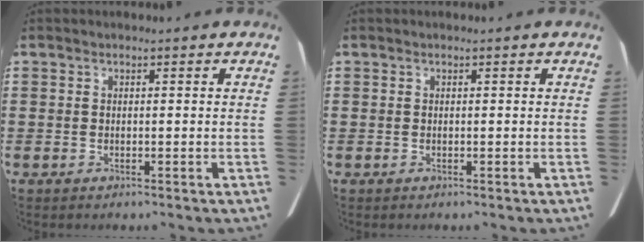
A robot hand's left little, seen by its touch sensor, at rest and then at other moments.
{"total": 0.0}